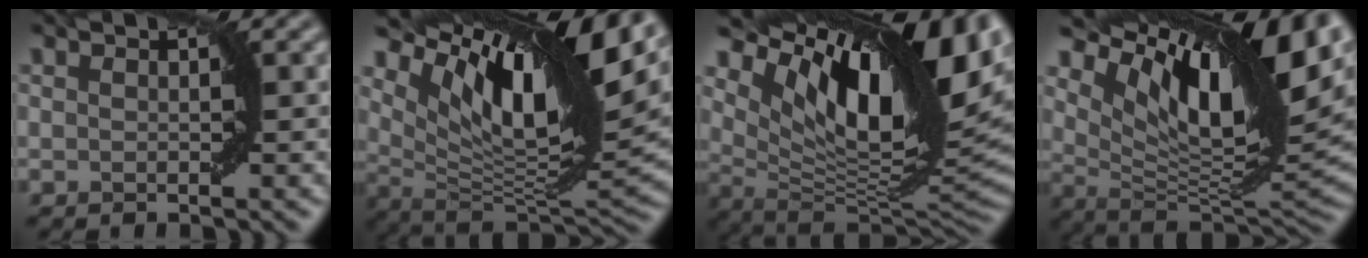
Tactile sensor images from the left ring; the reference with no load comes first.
{"total": 14.6, "force": [6.9, 4.8, 12.0], "torque": [-0.201, 0.006, 0.126]}
{"total": 16.6, "force": [6.0, 7.5, 13.5], "torque": [-0.217, 0.001, 0.108]}
{"total": 15.8, "force": [6.7, 6.0, 13.0], "torque": [-0.205, 0.007, 0.117]}